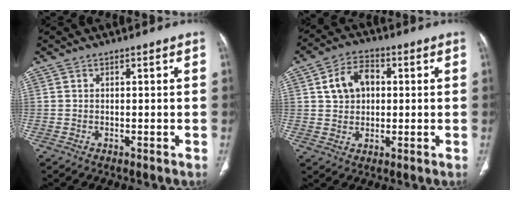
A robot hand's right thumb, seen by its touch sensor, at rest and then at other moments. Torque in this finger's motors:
{"motor_torque": [-0.67, 0.74, 0.14, -0.08, 0.06]}